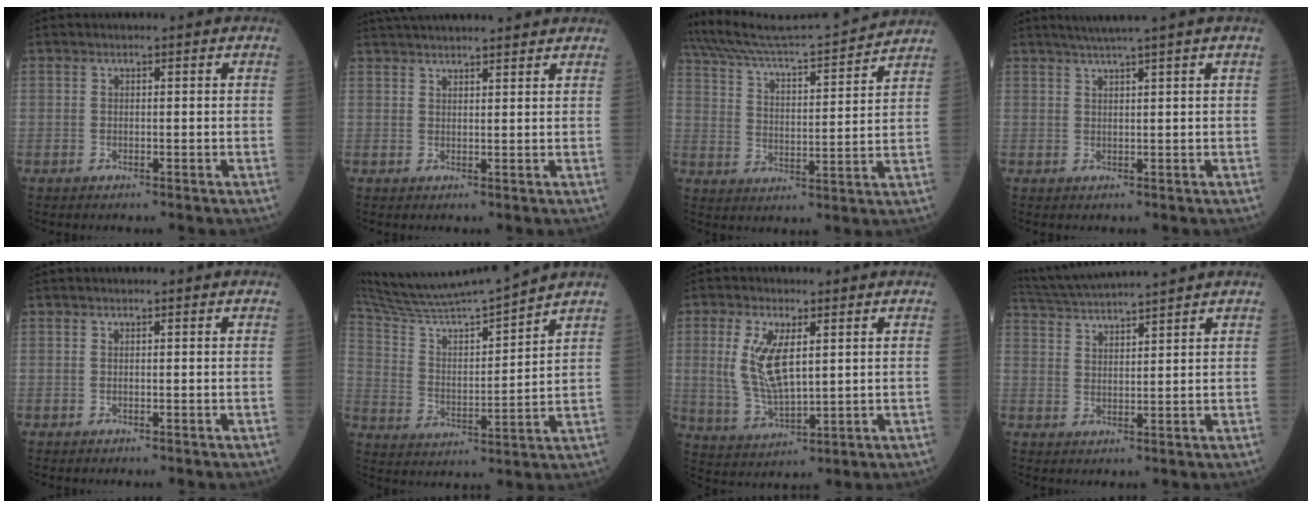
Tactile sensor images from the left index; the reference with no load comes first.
{"total": 11.6, "force": [10.6, 1.1, 4.5], "torque": [-0.070, 0.033, 0.151]}
{"total": 17.0, "force": [16.2, -1.1, 4.7], "torque": [-0.101, -0.012, 0.253]}
{"total": 4.1, "force": [3.1, -1.4, 2.2], "torque": [-0.034, 0.009, 0.057]}
{"total": 0.0}
{"total": 15.8, "force": [14.7, -1.7, 5.5], "torque": [-0.112, -0.012, 0.258]}
{"total": 8.5, "force": [2.0, 2.9, 7.7], "torque": [-0.172, -0.001, 0.053]}
{"total": 10.1, "force": [9.4, -1.4, 3.4], "torque": [-0.070, 0.023, 0.159]}